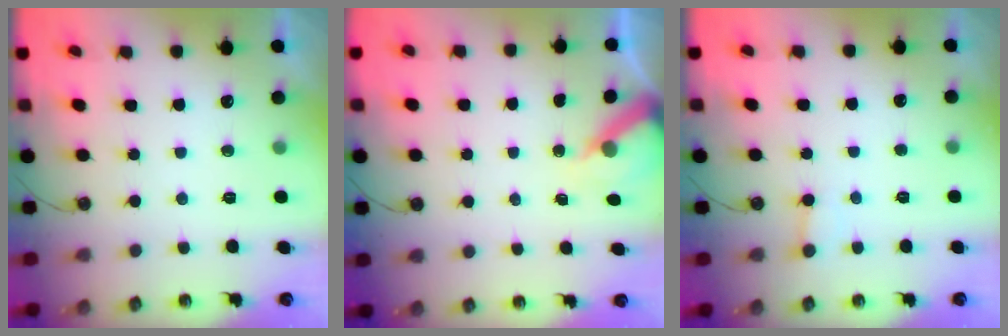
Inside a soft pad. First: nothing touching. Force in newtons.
{"total": 6.7, "press": 6.6, "slide": 0.6}
{"total": 3.0, "press": 3.0, "slide": 0.2}